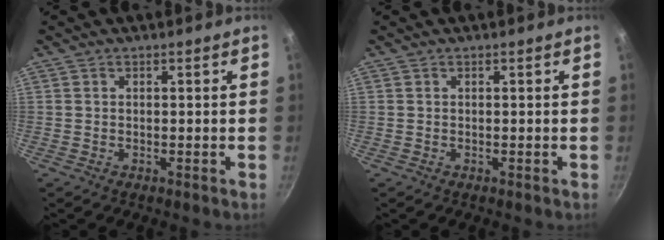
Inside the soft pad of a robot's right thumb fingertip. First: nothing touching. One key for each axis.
{"total": 0.0}